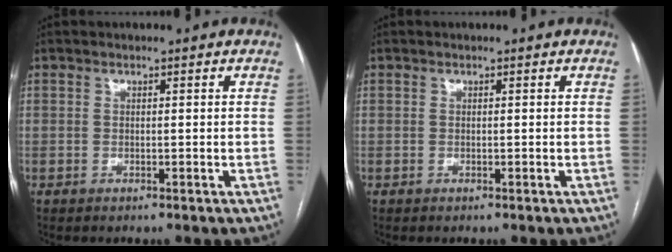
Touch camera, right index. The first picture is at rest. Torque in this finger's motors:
{"motor_torque": [0.00, 0.00, 0.04, 0.01]}